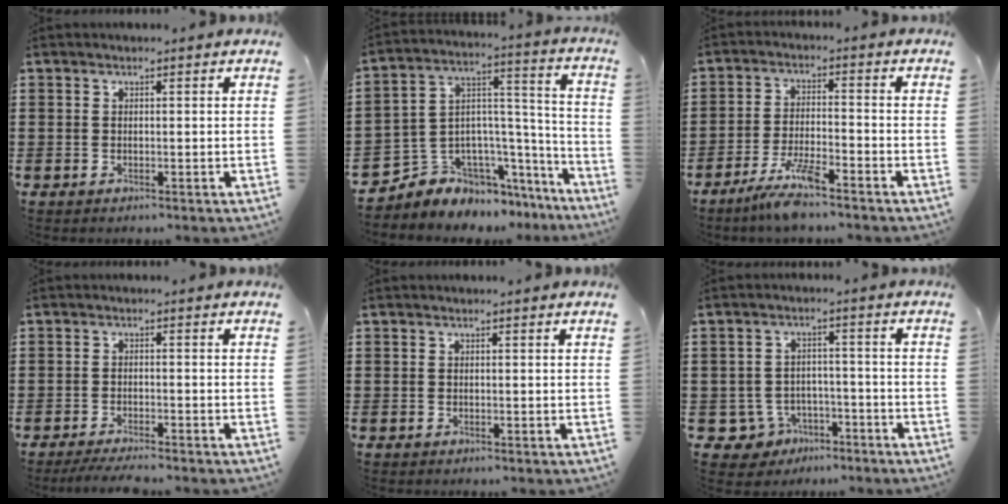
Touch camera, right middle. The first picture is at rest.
{"total": 5.3, "force": [-3.7, 3.7, -0.7], "torque": [-0.007, -0.011, -0.067]}
{"total": 6.2, "force": [-4.7, 0.6, 3.9], "torque": [-0.089, -0.013, -0.091]}
{"total": 2.7, "force": [-2.5, -0.1, 0.9], "torque": [-0.023, -0.003, -0.051]}
{"total": 0.0}
{"total": 4.5, "force": [-3.4, 2.9, 1.0], "torque": [-0.040, 0.007, -0.068]}